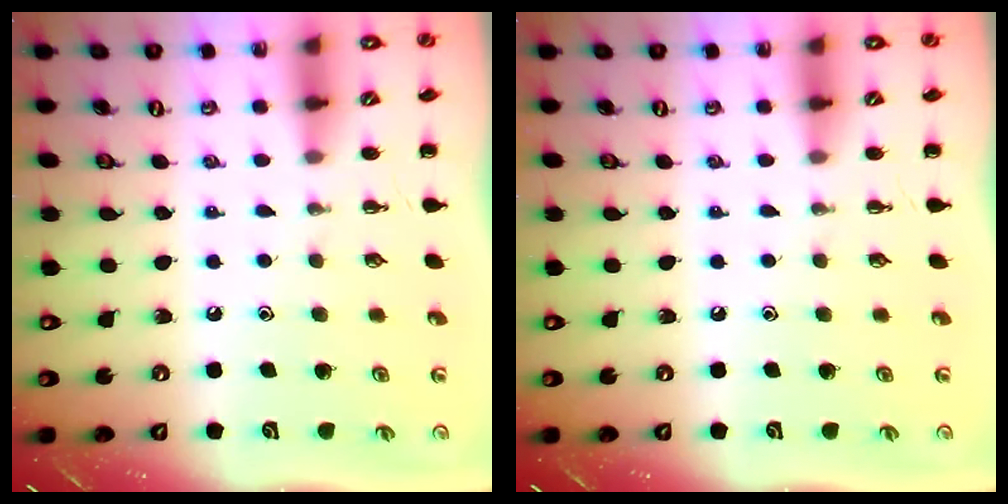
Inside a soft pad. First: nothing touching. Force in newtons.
{"total": 0.0}